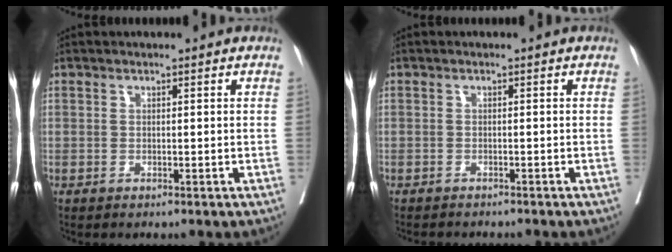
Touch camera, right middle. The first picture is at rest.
{"total": 3.9, "force": [-3.6, 0.6, 1.3], "torque": [-0.019, -0.006, -0.048]}